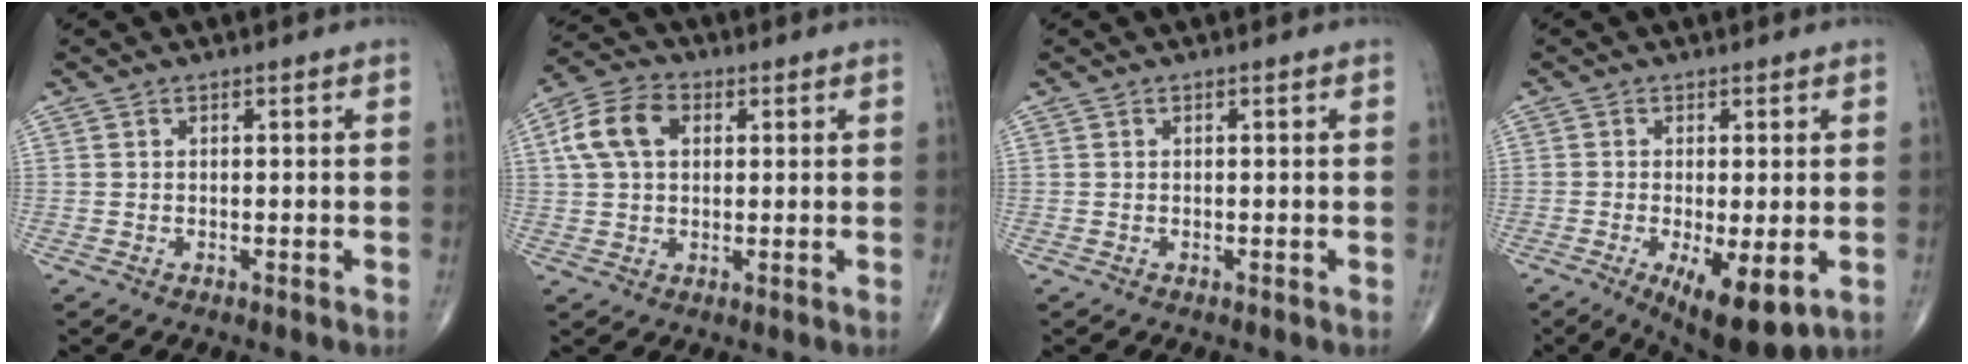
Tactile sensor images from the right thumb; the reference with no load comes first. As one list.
[{"total": 9.3, "force": [2.3, 6.3, 6.4], "torque": [-0.122, 0.018, 0.037]}, {"total": 0.0}, {"total": 9.9, "force": [-3.2, 3.4, 8.8], "torque": [-0.137, -0.019, -0.042]}]